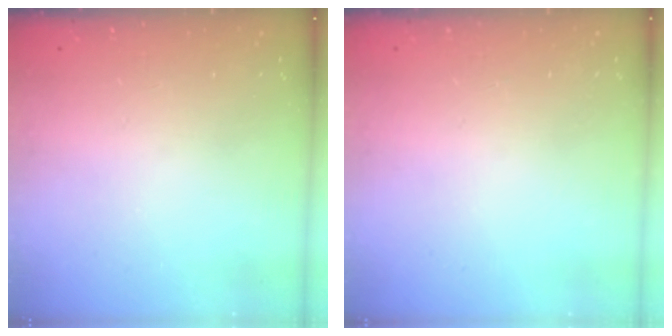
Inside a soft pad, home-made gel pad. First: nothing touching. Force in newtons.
{"total": 0.0}